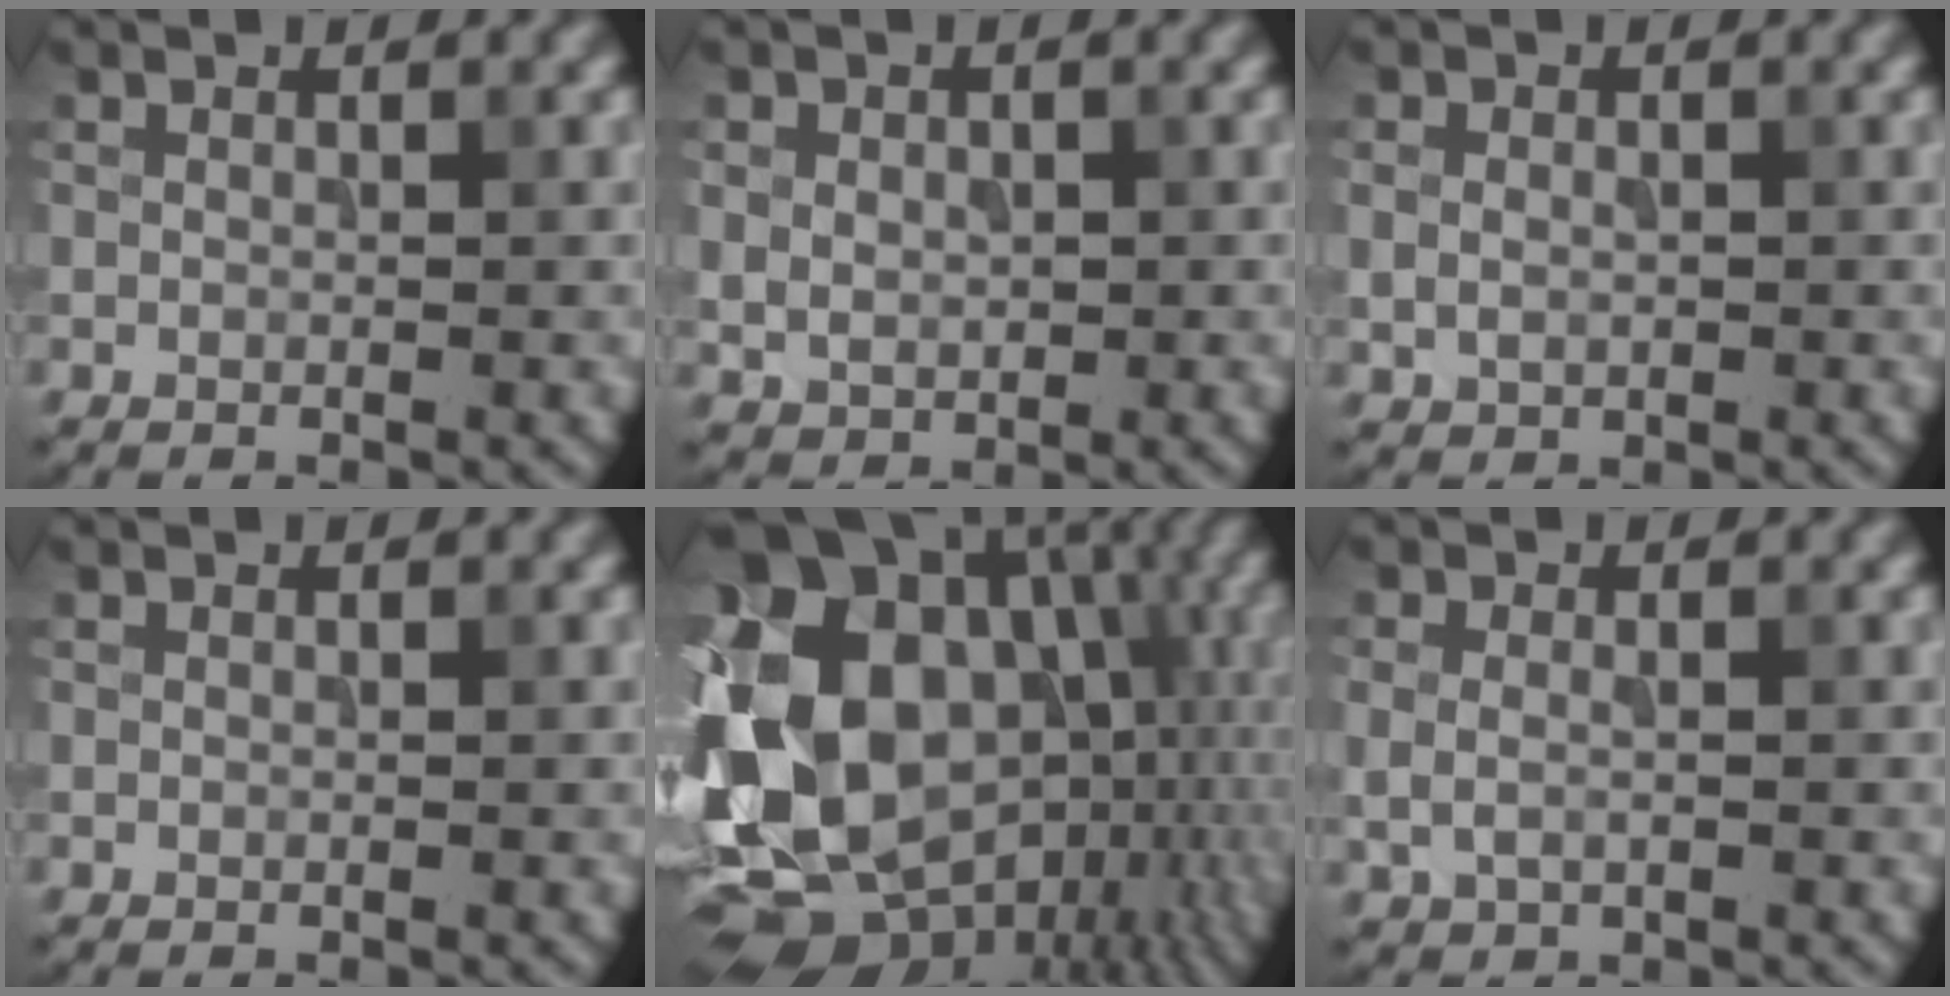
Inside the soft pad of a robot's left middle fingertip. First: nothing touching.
{"total": 2.4, "force": [0.2, 2.0, 1.3], "torque": [-0.020, -0.004, 0.008]}
{"total": 1.6, "force": [0.1, 1.3, 1.0], "torque": [-0.019, -0.001, 0.004]}
{"total": 0.0}
{"total": 20.5, "force": [-0.6, 15.9, 13.0], "torque": [-0.262, -0.007, 0.006]}
{"total": 1.7, "force": [-0.1, 1.2, 1.2], "torque": [-0.026, -0.002, 0.000]}